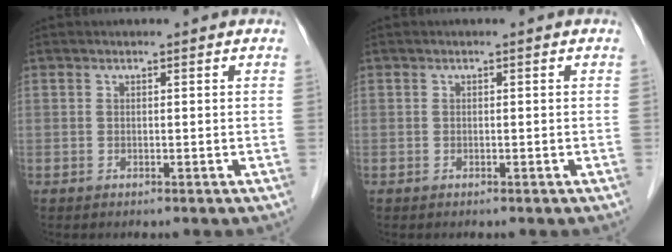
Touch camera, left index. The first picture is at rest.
{"total": 0.0}